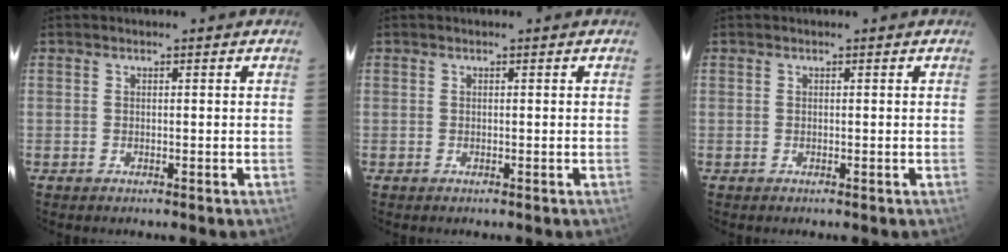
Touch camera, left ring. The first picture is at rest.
{"total": 0.0}
{"total": 0.0}